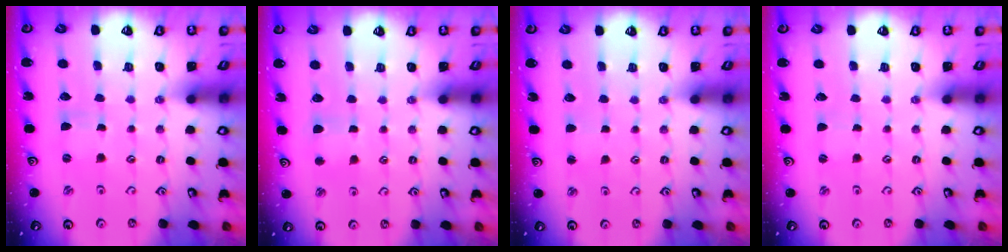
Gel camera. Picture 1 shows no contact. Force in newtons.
{"total": 3.9, "press": 3.8, "slide": 0.4}
{"total": 2.3, "press": 2.3, "slide": 0.2}
{"total": 0.0}